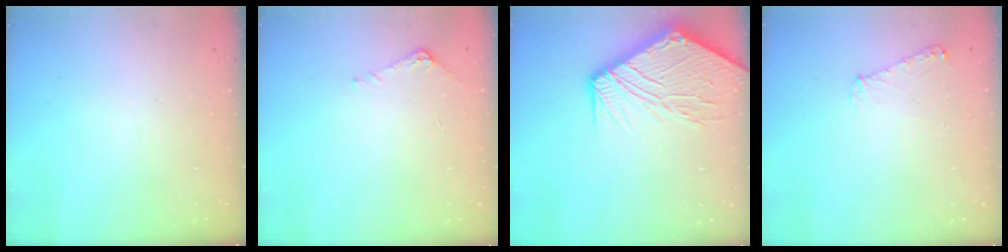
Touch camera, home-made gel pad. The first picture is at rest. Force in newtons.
{"total": 5.1, "press": 5.0, "slide": 0.7}
{"total": 17.5, "press": 17.4, "slide": 2.2}
{"total": 5.7, "press": 5.7, "slide": 0.5}